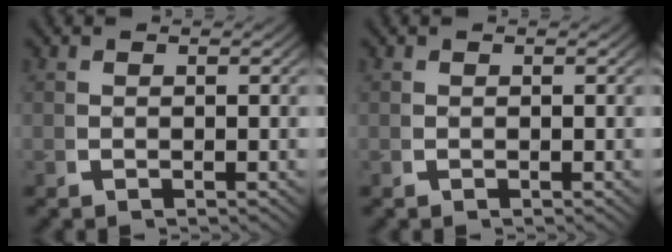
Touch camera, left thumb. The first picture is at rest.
{"total": 0.0}